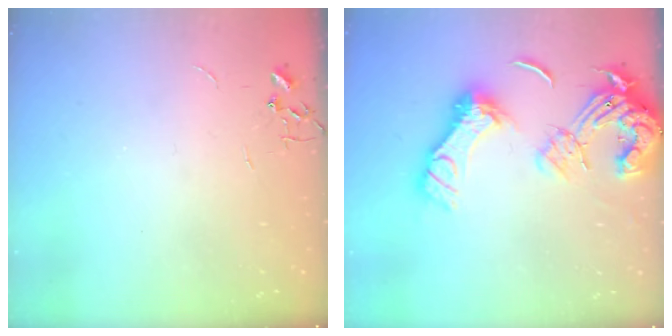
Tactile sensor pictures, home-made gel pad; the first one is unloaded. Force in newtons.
{"total": 18.5, "press": 18.4, "slide": 1.8}